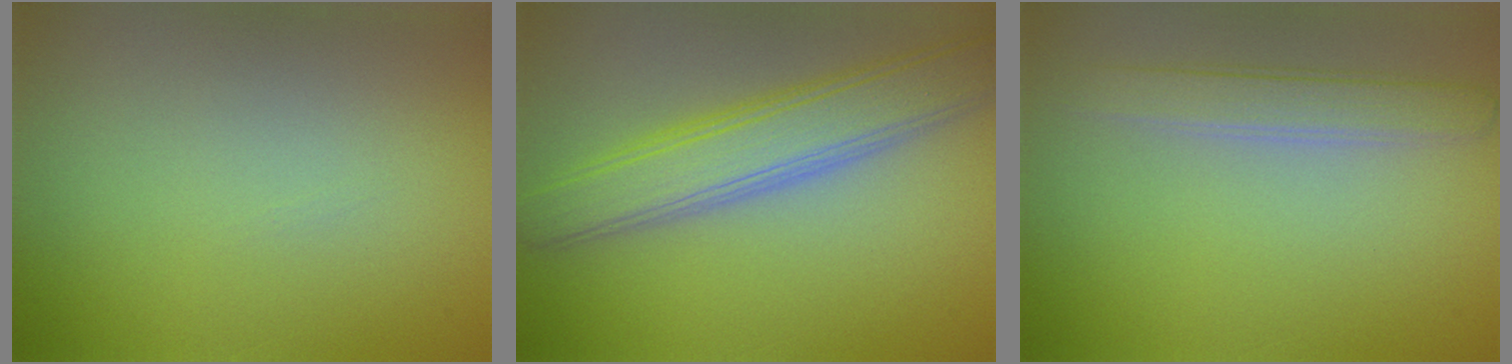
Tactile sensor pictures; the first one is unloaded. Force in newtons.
{"total": 6.0, "press": 6.0, "slide": 0.3}
{"total": 2.6, "press": 2.6, "slide": 0.1}